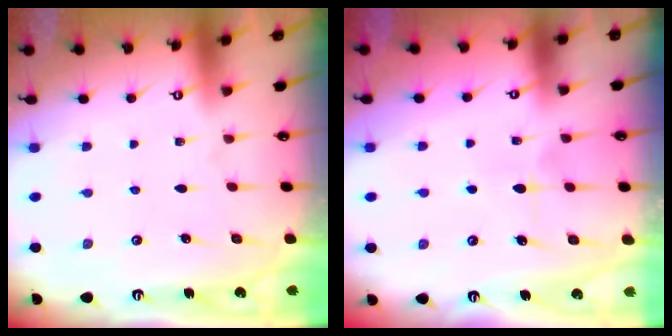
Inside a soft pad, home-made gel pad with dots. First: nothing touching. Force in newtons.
{"total": 5.8, "press": 5.8, "slide": 0.2}